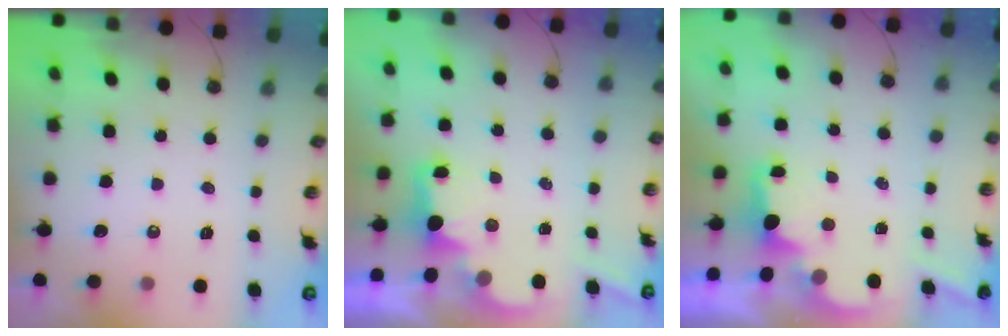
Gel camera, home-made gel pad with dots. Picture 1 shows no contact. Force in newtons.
{"total": 2.2, "press": 2.1, "slide": 0.8}
{"total": 2.1, "press": 1.9, "slide": 0.8}